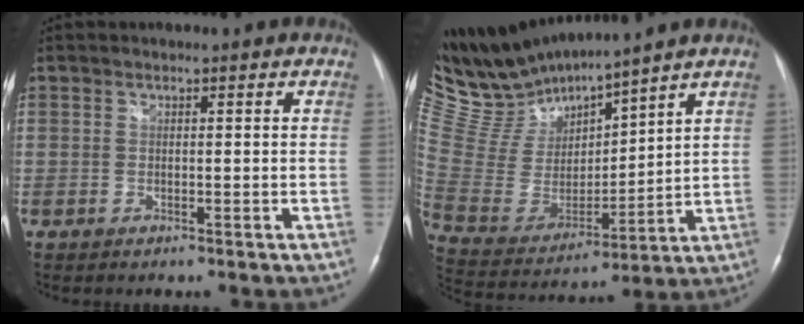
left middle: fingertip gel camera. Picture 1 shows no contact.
{"total": 14.5, "force": [13.8, 1.6, 4.3], "torque": [-0.107, 0.000, 0.285]}